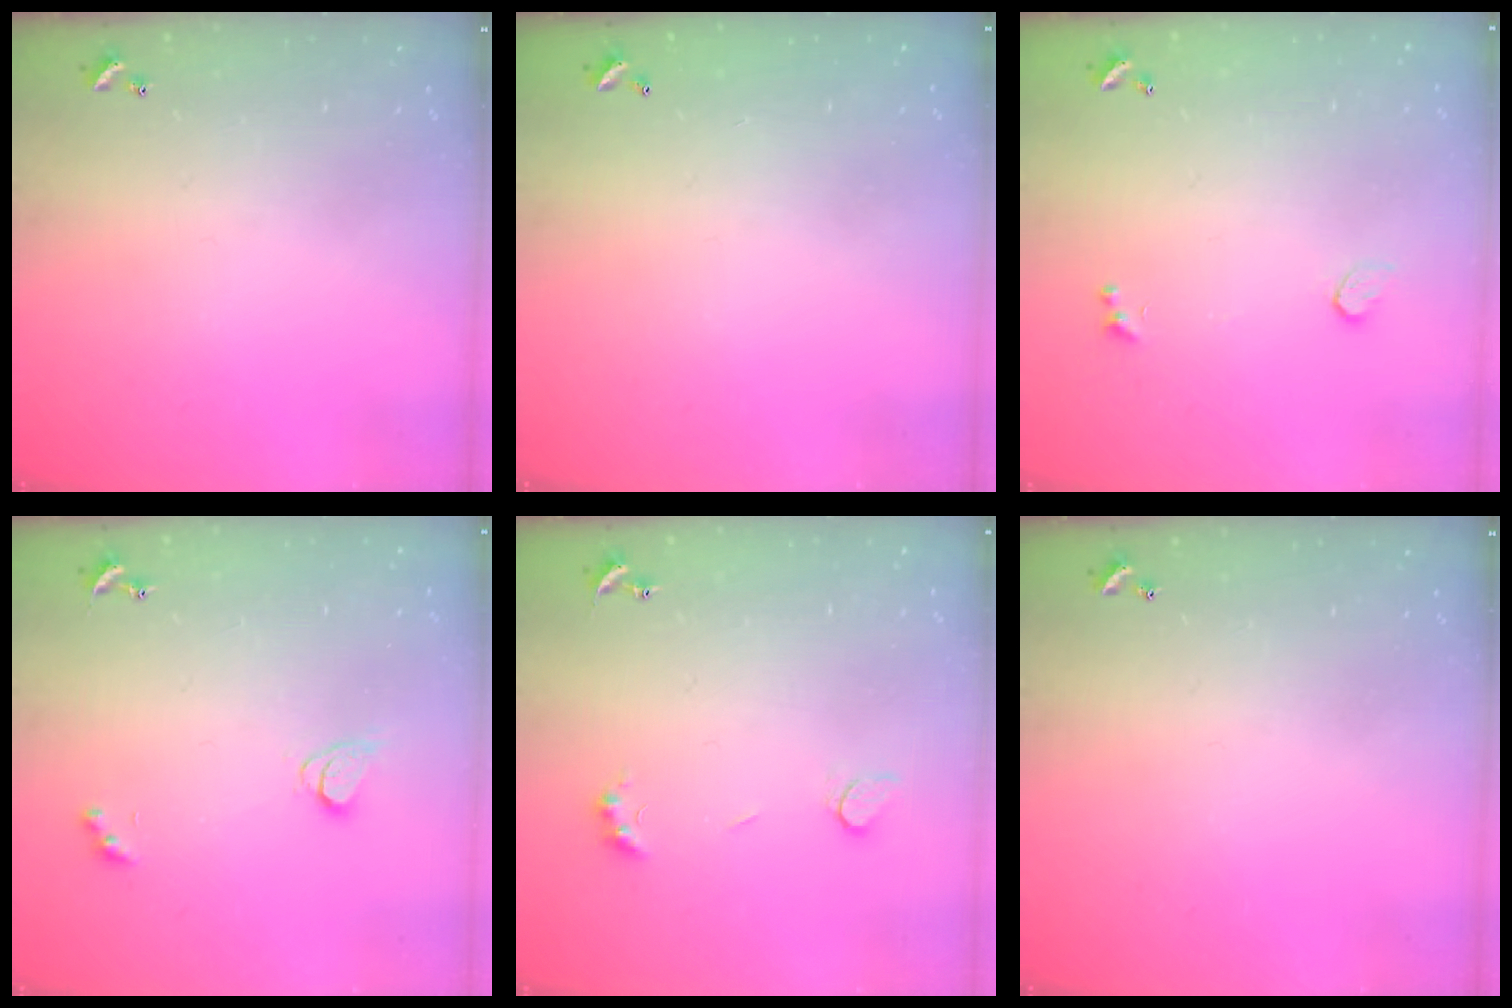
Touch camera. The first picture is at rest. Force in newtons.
{"total": 2.8, "press": 2.8, "slide": 0.1}
{"total": 0.9, "press": 0.7, "slide": 0.5}
{"total": 2.3, "press": 2.3, "slide": 0.3}
{"total": 3.8, "press": 3.6, "slide": 1.0}
{"total": 0.0}